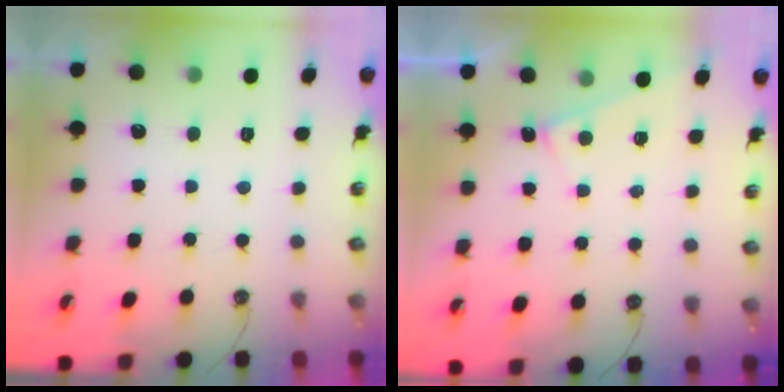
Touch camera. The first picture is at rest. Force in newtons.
{"total": 5.5, "press": 5.5, "slide": 0.3}